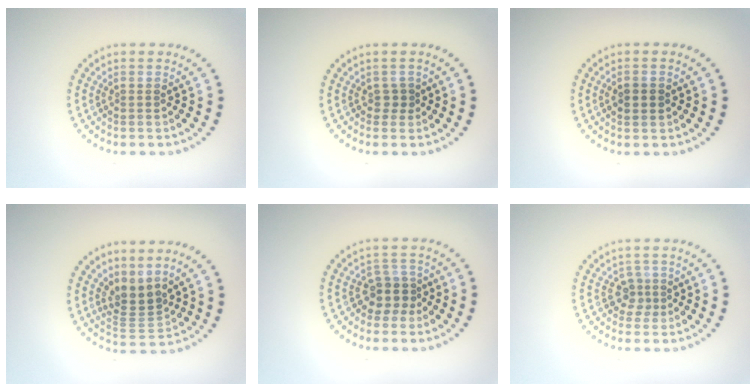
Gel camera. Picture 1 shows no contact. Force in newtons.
{"total": 0.8, "press": 0.7, "slide": 0.4}
{"total": 1.9, "press": 1.9, "slide": 0.1}
{"total": 2.8, "press": 2.1, "slide": 1.9}
{"total": 2.5, "press": 2.0, "slide": 1.4}
{"total": 1.7, "press": 1.2, "slide": 1.2}